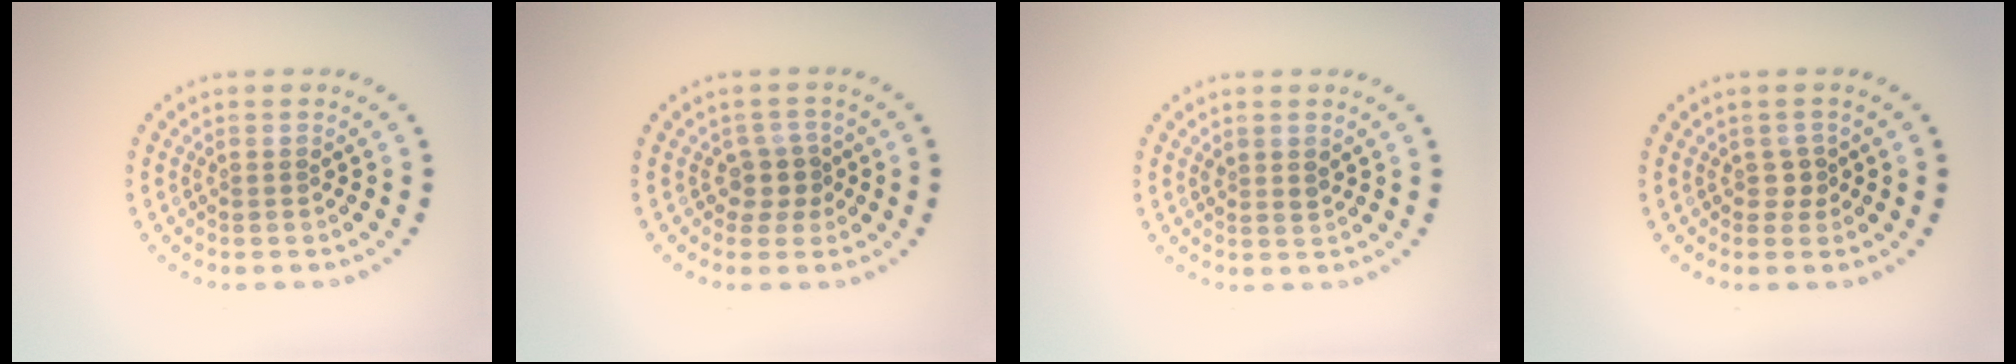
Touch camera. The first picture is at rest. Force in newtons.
{"total": 2.2, "press": 1.7, "slide": 1.4}
{"total": 1.0, "press": 0.9, "slide": 0.5}
{"total": 1.0, "press": 0.9, "slide": 0.5}